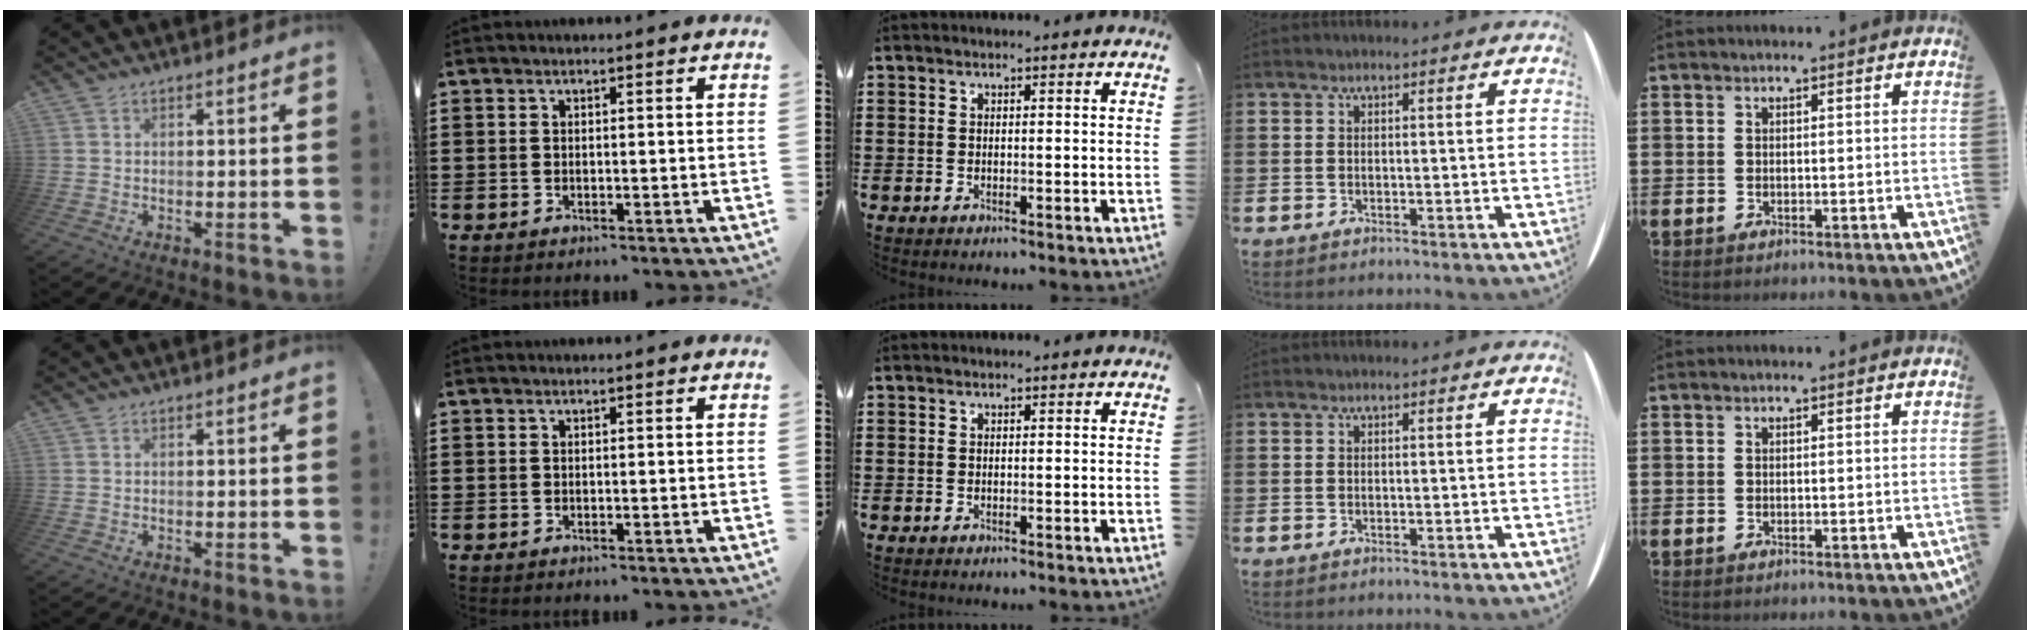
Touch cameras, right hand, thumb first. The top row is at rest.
{}